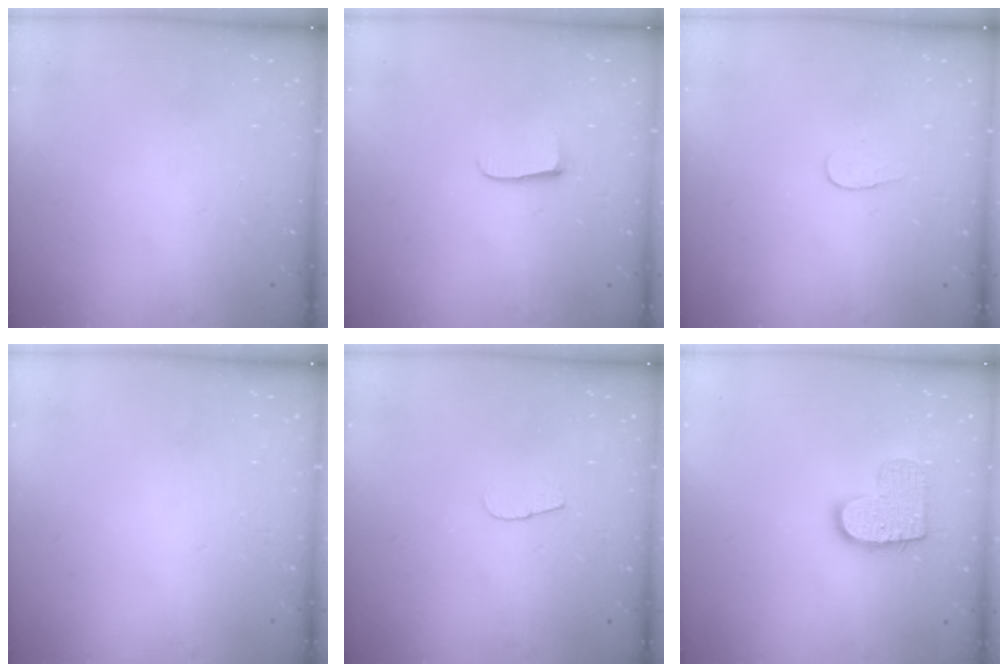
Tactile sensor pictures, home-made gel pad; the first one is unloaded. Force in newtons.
{"total": 5.4, "press": 5.3, "slide": 0.5}
{"total": 4.1, "press": 4.1, "slide": 0.3}
{"total": 0.0}
{"total": 3.7, "press": 3.7, "slide": 0.4}
{"total": 11.2, "press": 11.2, "slide": 0.7}